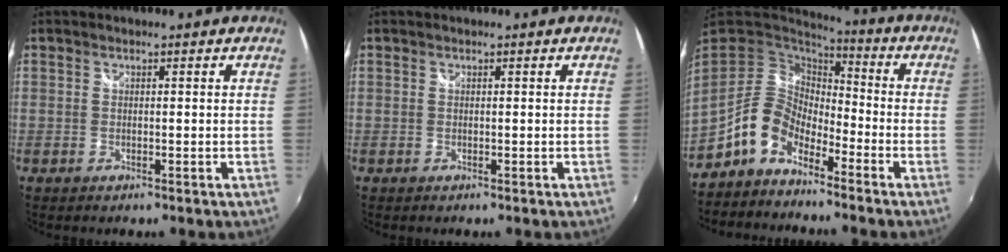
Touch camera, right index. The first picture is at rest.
{"total": 0.0}
{"total": 9.8, "force": [-6.3, 5.4, 5.1], "torque": [-0.099, 0.017, -0.122]}